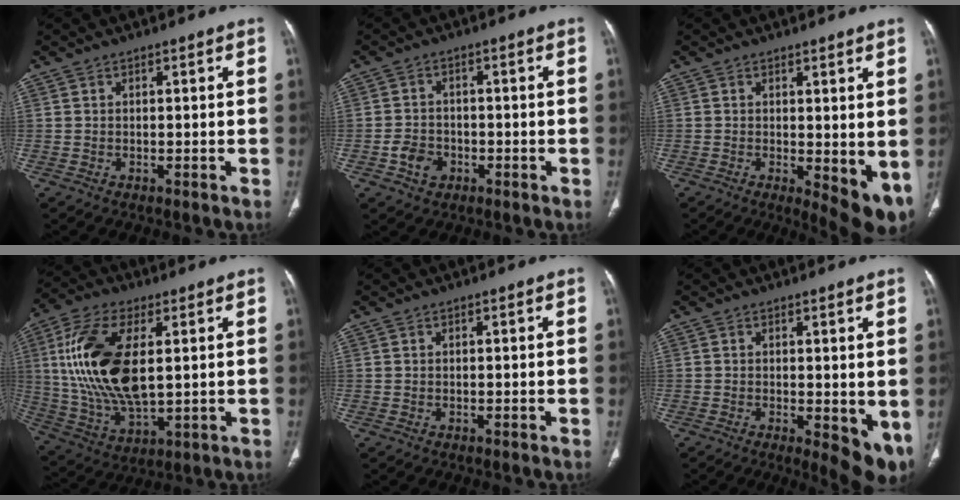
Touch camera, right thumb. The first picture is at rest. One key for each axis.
{"total": 4.4, "fx": -1.7, "fy": 3.5, "fz": 2.0, "tx": -0.025, "ty": 0.013, "tz": -0.028}
{"total": 8.0, "fx": -0.3, "fy": 3.1, "fz": 7.4, "tx": -0.094, "ty": -0.020, "tz": 0.005}
{"total": 19.6, "fx": 3.3, "fy": 9.6, "fz": 16.8, "tx": -0.339, "ty": -0.012, "tz": 0.067}
{"total": 0.0}
{"total": 7.7, "fx": -0.7, "fy": 3.1, "fz": 7.0, "tx": -0.087, "ty": -0.020, "tz": -0.002}